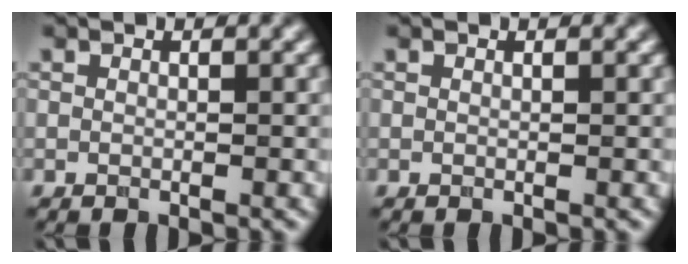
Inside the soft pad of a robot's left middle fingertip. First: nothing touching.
{"total": 0.0}